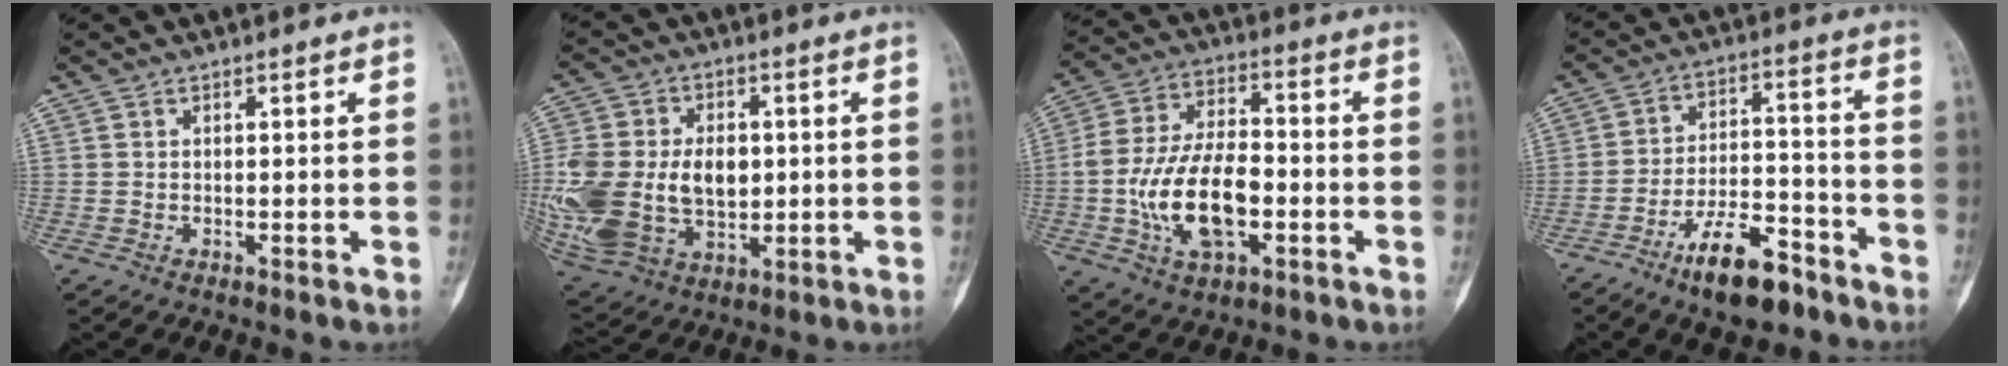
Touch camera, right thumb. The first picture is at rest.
{"total": 24.2, "force": [-0.4, 16.8, 17.4], "torque": [-0.387, 0.001, 0.013]}
{"total": 16.3, "force": [-3.6, 8.7, 13.3], "torque": [-0.251, 0.028, -0.062]}
{"total": 12.5, "force": [-8.3, 4.8, 8.1], "torque": [-0.123, 0.062, -0.142]}